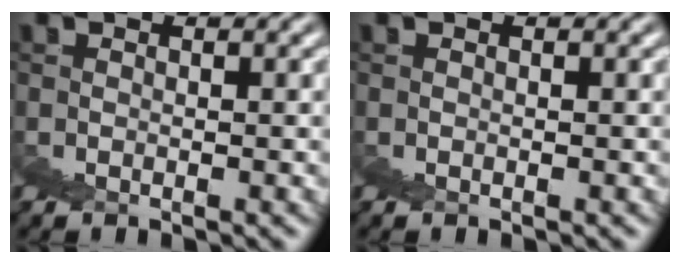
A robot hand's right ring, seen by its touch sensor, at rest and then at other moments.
{"total": 0.0}